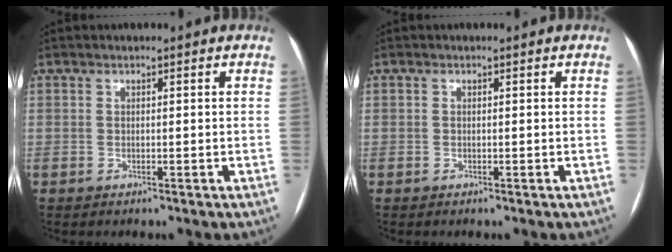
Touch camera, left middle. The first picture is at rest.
{"total": 0.0}